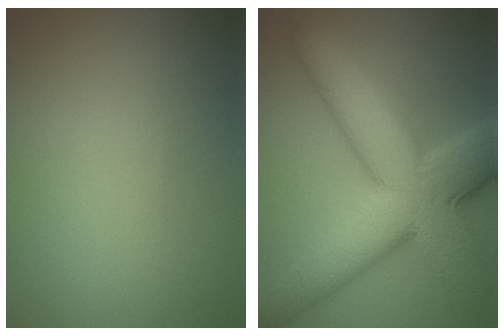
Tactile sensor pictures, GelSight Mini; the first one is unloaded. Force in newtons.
{"total": 12.9, "press": 12.9, "slide": 0.4}